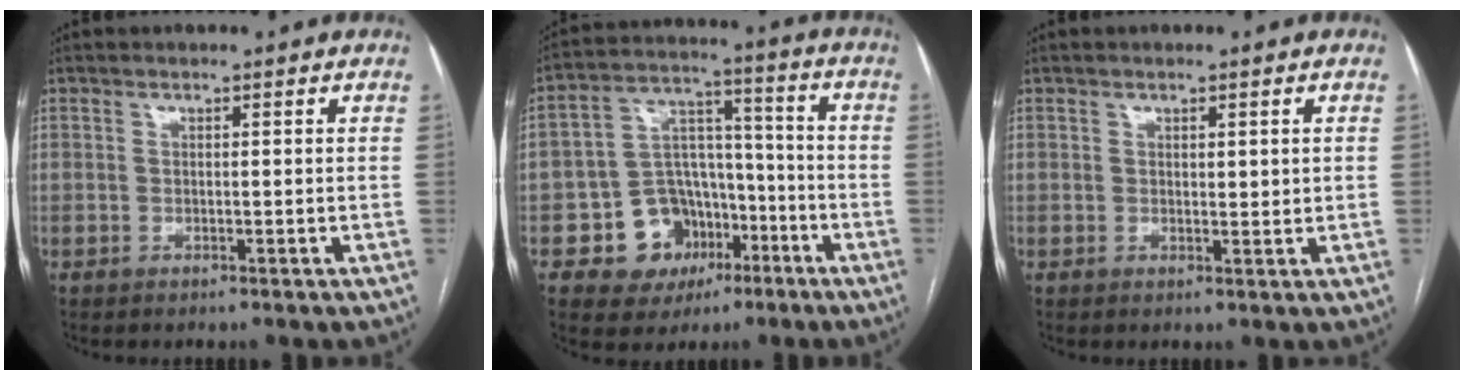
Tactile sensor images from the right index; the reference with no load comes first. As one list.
[{"total": 11.6, "force": [-5.0, 9.5, 4.5], "torque": [-0.064, 0.039, -0.070]}, {"total": 1.7, "force": [0.5, 0.6, 1.5], "torque": [-0.022, -0.003, 0.008]}]